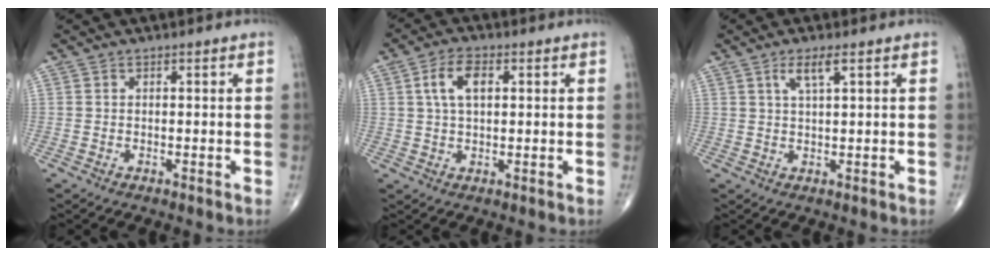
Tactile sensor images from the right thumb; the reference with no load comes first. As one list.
[{"total": 6.2, "force": [1.7, 3.3, 5.0], "torque": [-0.091, 0.005, 0.030]}, {"total": 3.5, "force": [1.8, 0.6, 3.0], "torque": [-0.064, -0.003, 0.036]}]